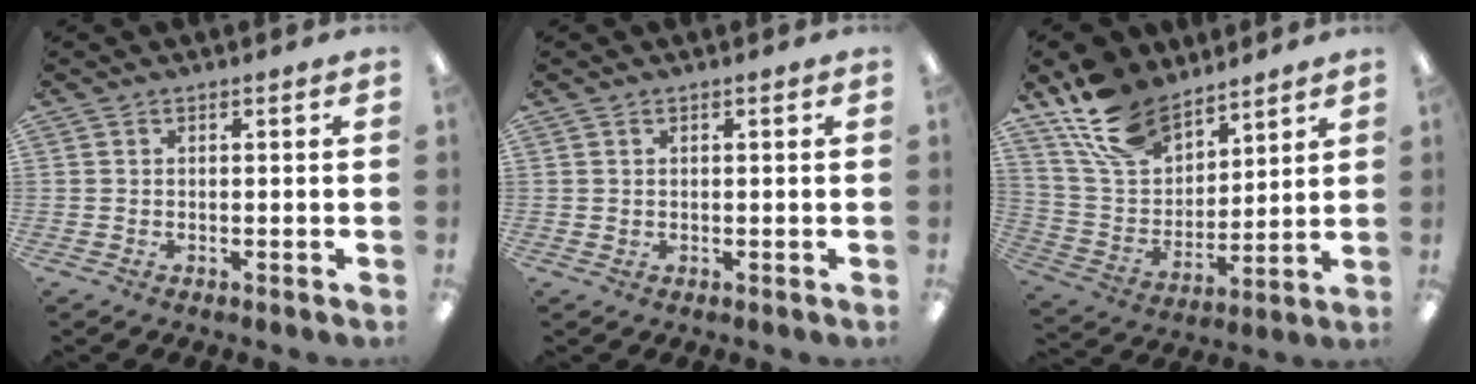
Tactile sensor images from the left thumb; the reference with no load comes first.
{"total": 0.9, "force": [0.4, 0.6, 0.3], "torque": [-0.007, 0.004, 0.007]}
{"total": 16.4, "force": [12.1, 8.7, 6.7], "torque": [-0.144, -0.060, 0.232]}